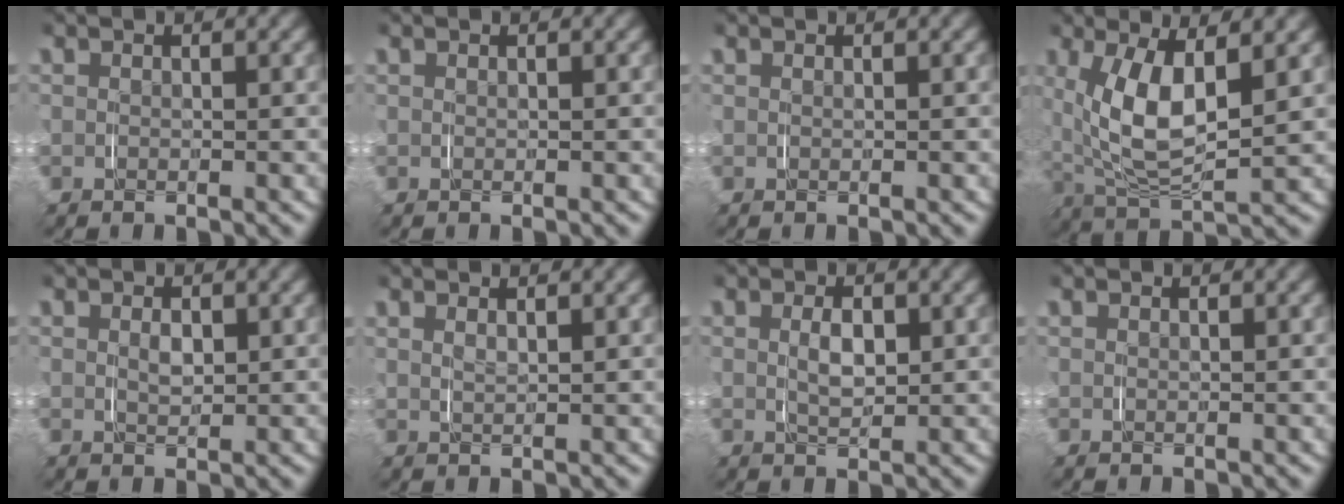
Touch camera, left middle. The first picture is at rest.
{"total": 0.0}
{"total": 0.0}
{"total": 6.6, "force": [1.4, 3.1, 5.7], "torque": [-0.124, -0.004, 0.030]}
{"total": 1.4, "force": [0.5, 0.8, 1.1], "torque": [-0.020, -0.009, 0.013]}
{"total": 1.2, "force": [0.9, 0.1, 0.8], "torque": [-0.017, -0.004, 0.020]}
{"total": 2.4, "force": [0.5, 1.2, 2.0], "torque": [-0.035, -0.008, 0.014]}
{"total": 0.0}